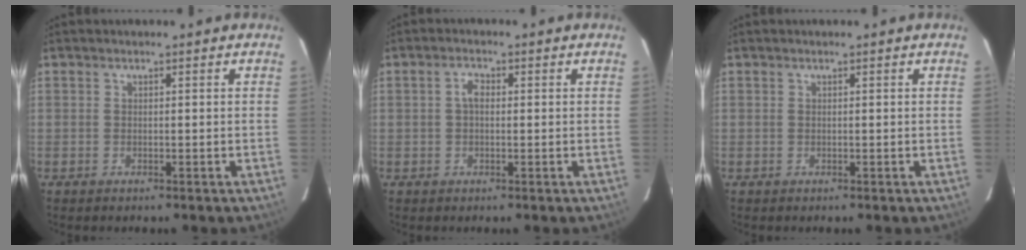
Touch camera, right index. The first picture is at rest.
{"total": 2.0, "force": [0.1, 1.2, 1.6], "torque": [-0.032, 0.010, 0.001]}
{"total": 0.0}